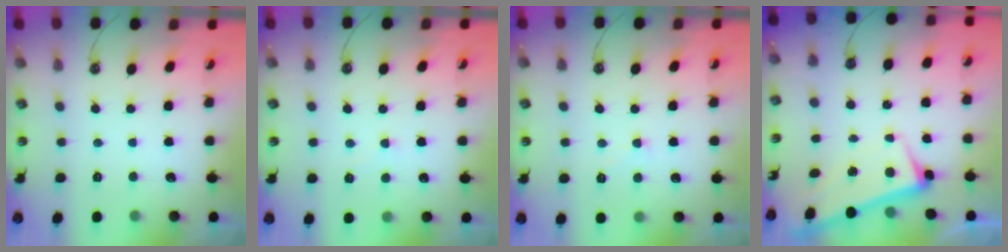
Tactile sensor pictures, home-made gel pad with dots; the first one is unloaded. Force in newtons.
{"total": 4.8, "press": 4.8, "slide": 0.5}
{"total": 2.2, "press": 2.2, "slide": 0.4}
{"total": 2.3, "press": 2.2, "slide": 0.7}